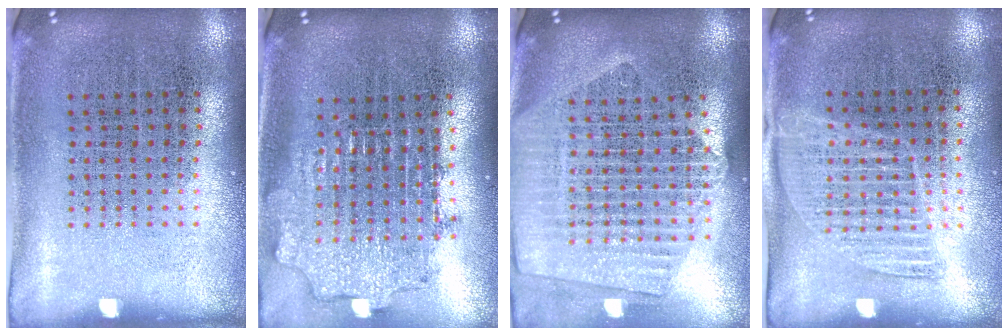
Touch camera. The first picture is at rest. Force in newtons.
{"total": 1.9, "press": 1.4, "slide": 1.3}
{"total": 2.3, "press": 2.1, "slide": 1.1}
{"total": 1.3, "press": 1.1, "slide": 0.6}